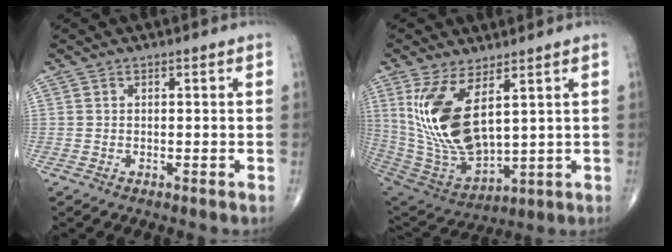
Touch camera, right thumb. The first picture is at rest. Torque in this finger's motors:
{"motor_torque": [-0.46, 1.01, 1.48, 0.74, 0.37]}